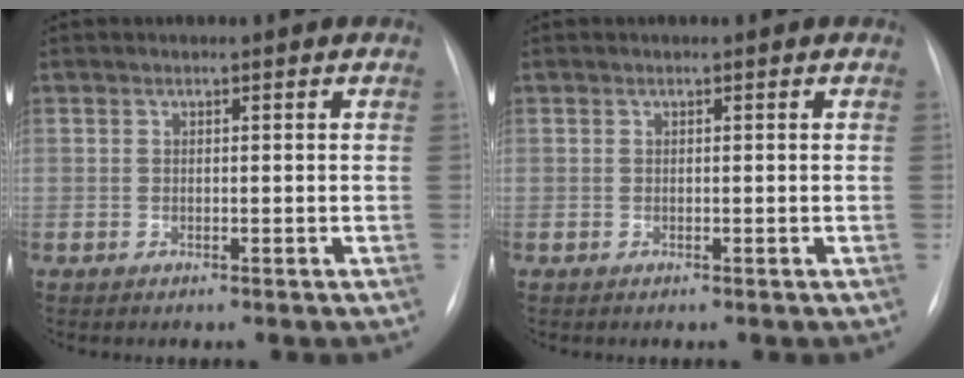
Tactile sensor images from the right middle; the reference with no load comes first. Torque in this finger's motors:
{"motor_torque": [0.00, 0.00, 0.00, 0.00]}